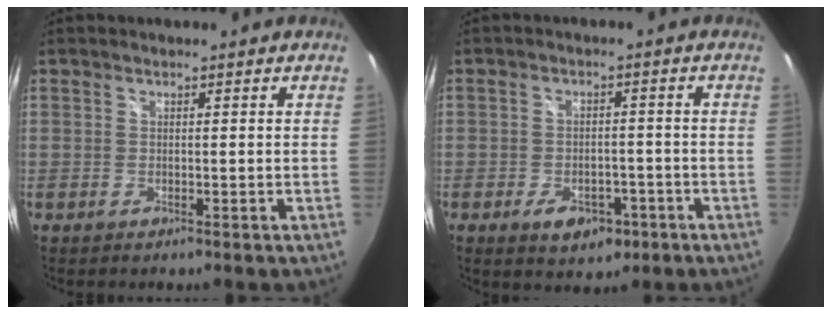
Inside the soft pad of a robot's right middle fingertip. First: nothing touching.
{"total": 6.6, "force": [-3.5, 4.1, 3.9], "torque": [-0.080, 0.003, -0.043]}